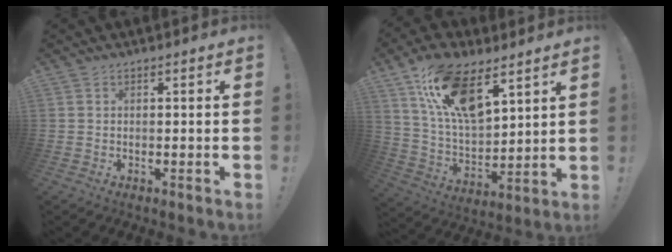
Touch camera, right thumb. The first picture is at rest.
{"total": 17.6, "force": [10.3, 8.1, 11.8], "torque": [-0.211, -0.049, 0.185]}